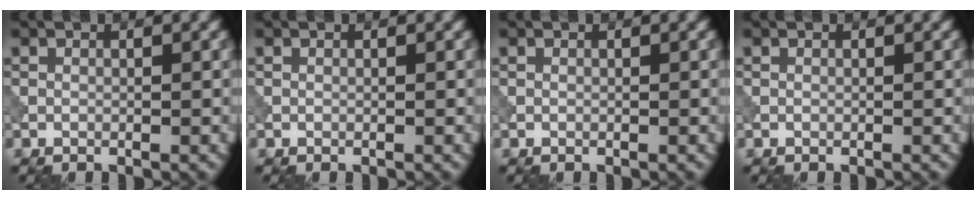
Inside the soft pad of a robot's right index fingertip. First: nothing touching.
{"total": 0.0}
{"total": 0.0}
{"total": 0.0}